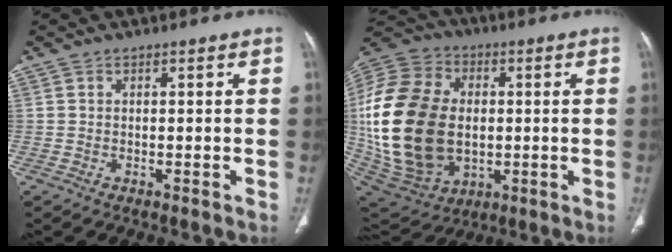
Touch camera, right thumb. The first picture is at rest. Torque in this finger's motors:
{"motor_torque": [-0.65, 2.81, 2.56, 0.21, 0.40]}